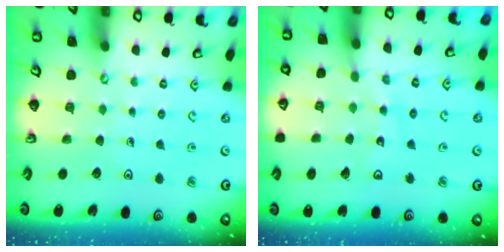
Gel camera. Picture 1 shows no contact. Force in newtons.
{"total": 9.7, "press": 9.7, "slide": 1.2}